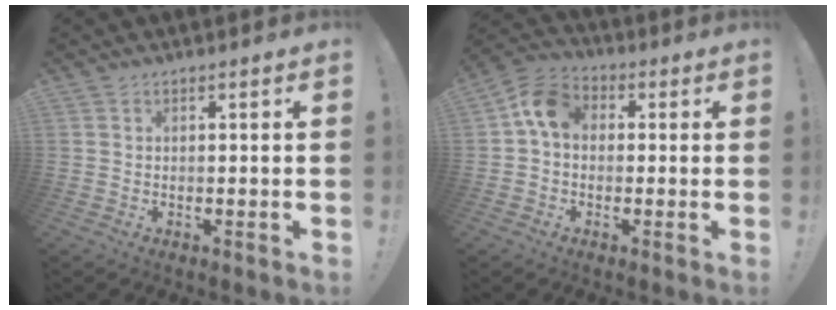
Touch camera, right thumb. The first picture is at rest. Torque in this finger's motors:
{"motor_torque": [-0.07, 0.36, -0.45, 0.03, 0.28]}